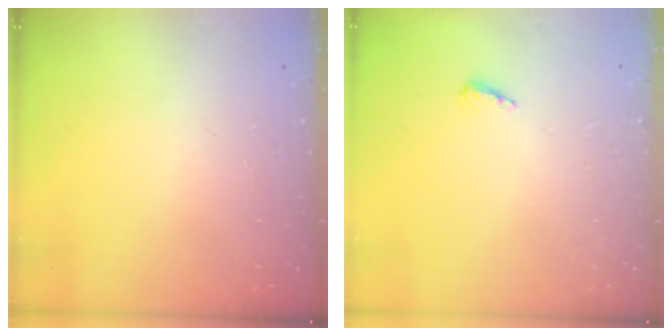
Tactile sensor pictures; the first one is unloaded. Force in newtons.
{"total": 4.1, "press": 4.1, "slide": 0.5}